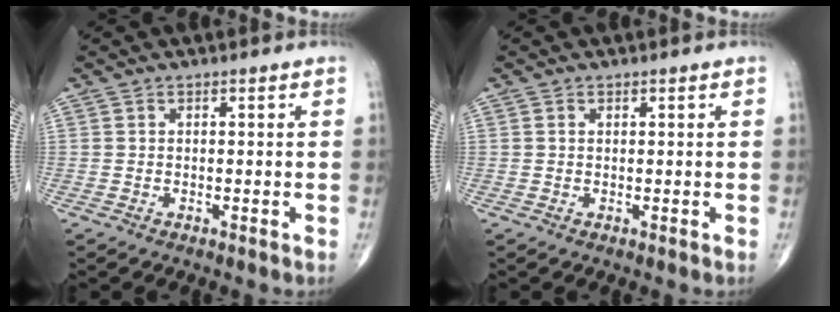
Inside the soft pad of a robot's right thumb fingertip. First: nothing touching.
{"total": 0.0}